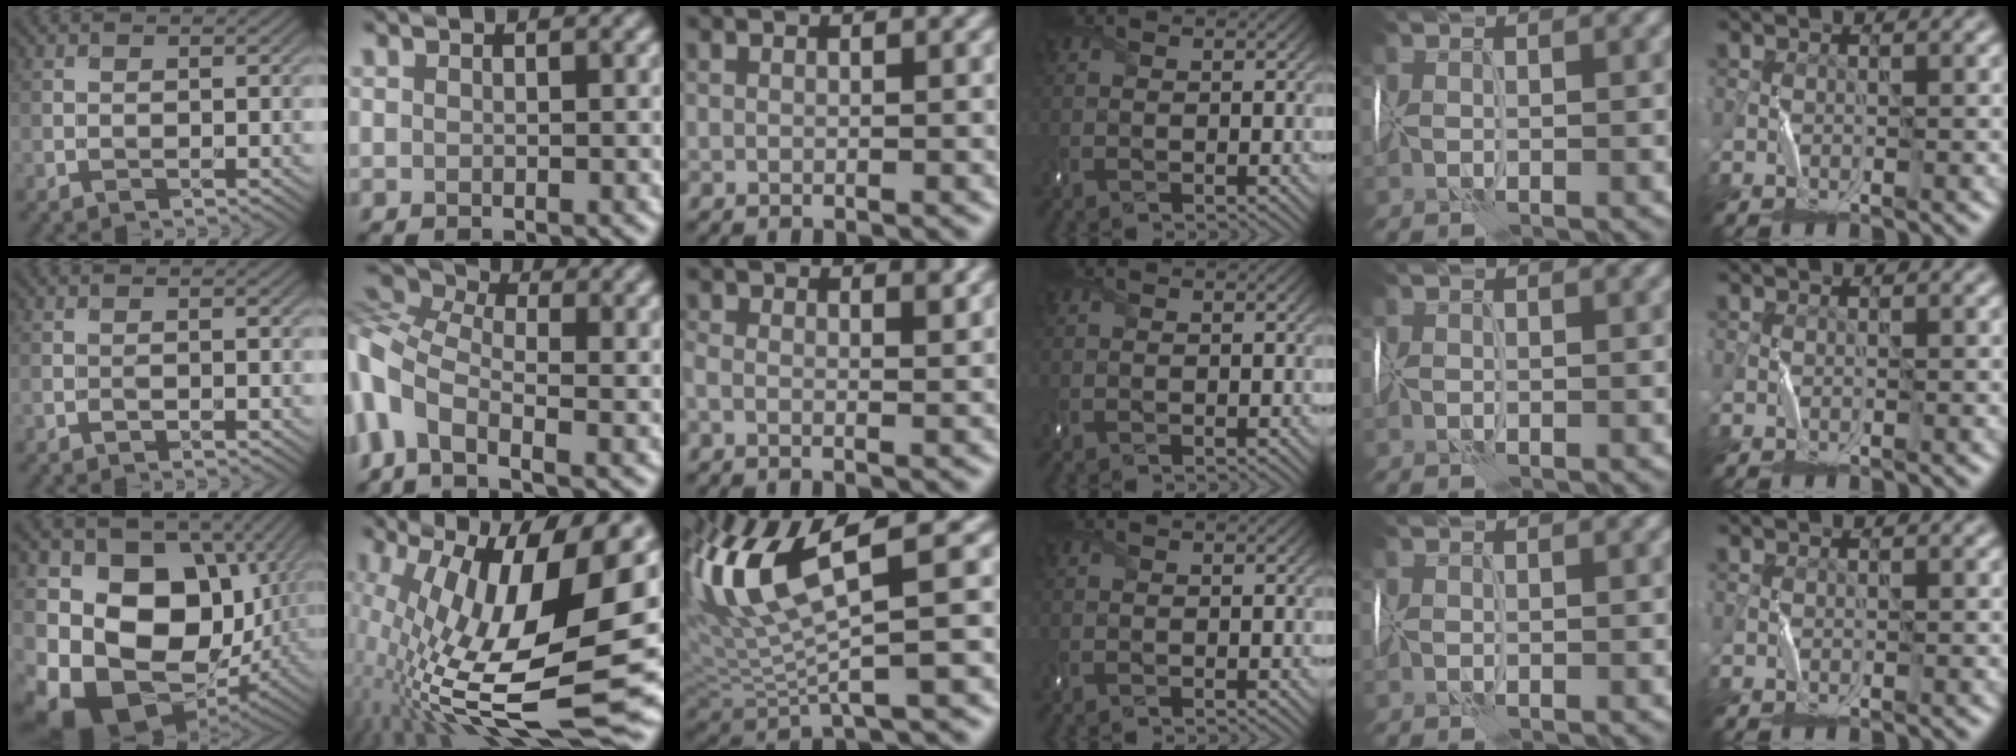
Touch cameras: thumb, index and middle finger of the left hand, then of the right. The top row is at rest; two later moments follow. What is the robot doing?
{"motion": "wrap", "object": "sponge"}